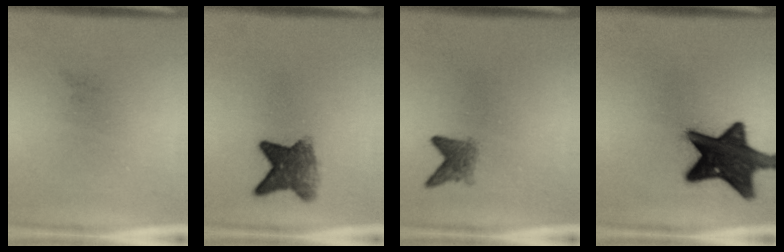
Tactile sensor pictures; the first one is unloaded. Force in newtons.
{"total": 6.2}
{"total": 2.6}
{"total": 16.6}